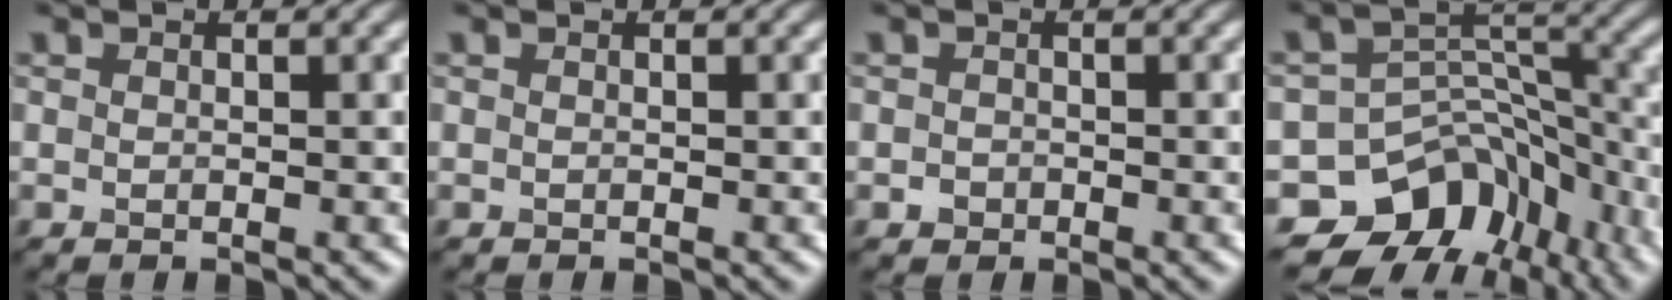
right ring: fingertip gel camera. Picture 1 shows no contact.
{"total": 0.0}
{"total": 0.8, "force": [-0.4, 0.7, 0.1], "torque": [0.001, -0.001, -0.008]}
{"total": 10.7, "force": [-6.8, 7.4, 3.6], "torque": [-0.045, 0.023, -0.103]}